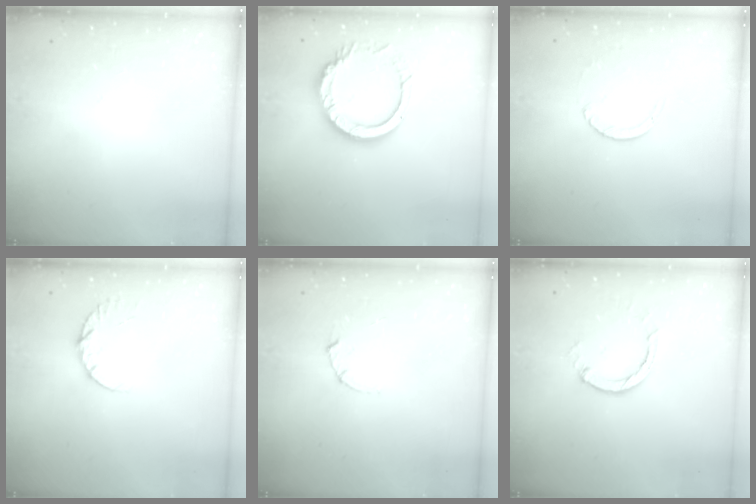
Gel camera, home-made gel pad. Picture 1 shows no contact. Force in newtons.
{"total": 13.2, "press": 13.1, "slide": 1.1}
{"total": 1.1, "press": 1.1, "slide": 0.1}
{"total": 6.3, "press": 6.3, "slide": 0.6}
{"total": 1.7, "press": 1.6, "slide": 0.3}
{"total": 2.7, "press": 2.7, "slide": 0.3}